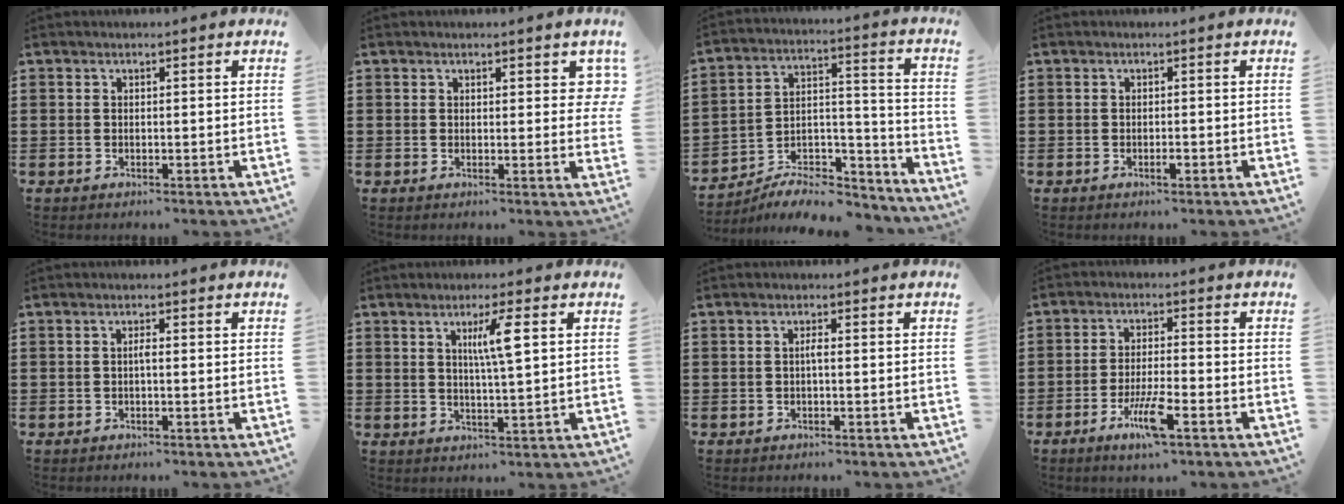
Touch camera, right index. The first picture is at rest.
{"total": 2.4, "force": [1.4, 1.2, 1.5], "torque": [-0.009, -0.001, 0.020]}
{"total": 7.5, "force": [-6.6, 2.6, 2.5], "torque": [-0.037, 0.018, -0.125]}
{"total": 1.2, "force": [-0.6, 0.4, 1.0], "torque": [-0.020, -0.004, -0.009]}
{"total": 1.1, "force": [-0.2, 0.1, 1.0], "torque": [-0.021, 0.000, -0.005]}
{"total": 5.1, "force": [1.7, 0.3, 4.8], "torque": [-0.089, 0.000, 0.022]}
{"total": 1.1, "force": [-0.2, 0.1, 1.1], "torque": [-0.023, -0.001, -0.004]}
{"total": 6.5, "force": [-3.5, 1.0, 5.4], "torque": [-0.112, -0.009, -0.065]}